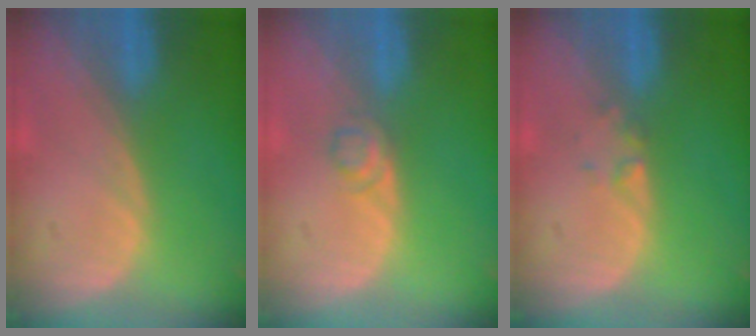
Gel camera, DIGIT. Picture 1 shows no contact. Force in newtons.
{"total": 1.9, "press": 1.8, "slide": 0.2}
{"total": 1.2, "press": 1.2, "slide": 0.1}